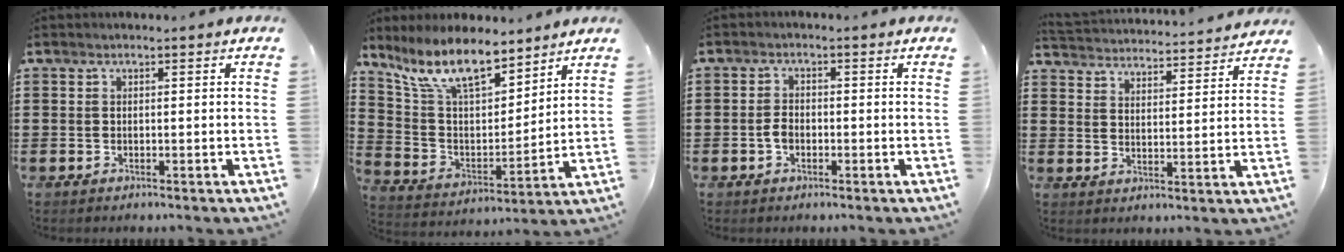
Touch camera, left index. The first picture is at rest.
{"total": 11.5, "force": [9.3, 3.4, 5.9], "torque": [-0.142, -0.041, 0.168]}
{"total": 2.3, "force": [-0.6, 1.4, 1.7], "torque": [-0.048, -0.003, -0.017]}
{"total": 3.9, "force": [3.9, -0.3, -0.2], "torque": [-0.019, -0.032, 0.063]}